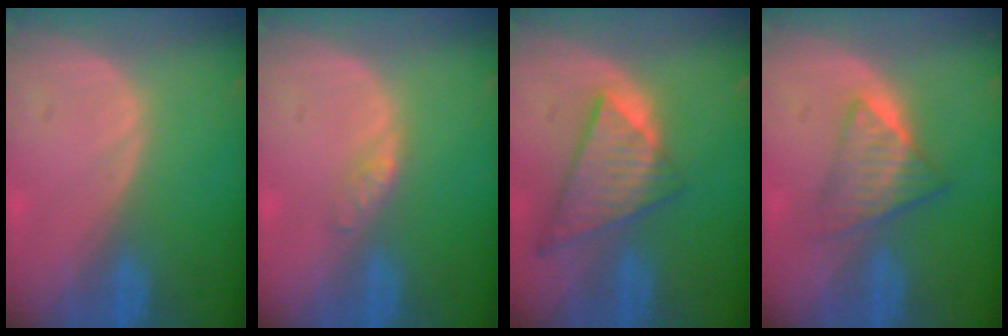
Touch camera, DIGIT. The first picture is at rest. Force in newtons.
{"total": 1.7, "press": 1.7, "slide": 0.2}
{"total": 8.7, "press": 7.5, "slide": 4.4}
{"total": 6.2, "press": 5.4, "slide": 3.0}